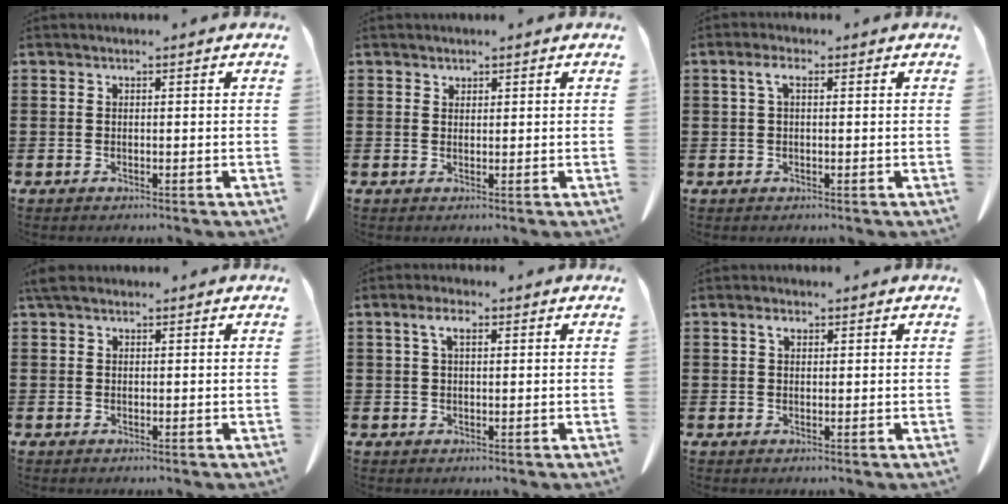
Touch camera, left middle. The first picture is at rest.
{"total": 1.0, "force": [0.9, 0.3, 0.0], "torque": [-0.004, -0.003, 0.020]}
{"total": 2.8, "force": [0.7, 1.0, 2.5], "torque": [-0.054, 0.006, 0.011]}
{"total": 1.7, "force": [1.0, 1.0, 0.9], "torque": [-0.024, 0.004, 0.019]}
{"total": 3.4, "force": [1.3, 1.3, 2.9], "torque": [-0.064, 0.007, 0.022]}
{"total": 1.7, "force": [0.9, 0.9, 1.2], "torque": [-0.020, 0.001, 0.014]}